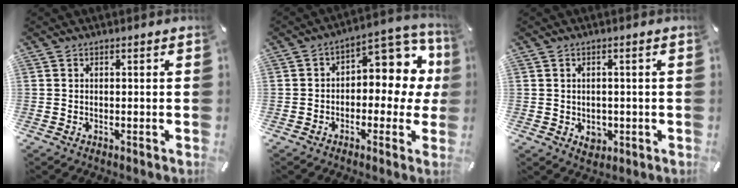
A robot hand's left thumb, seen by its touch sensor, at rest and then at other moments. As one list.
[{"total": 9.5, "force": [2.6, 5.8, 7.1], "torque": [-0.080, -0.028, 0.041]}, {"total": 3.3, "force": [-0.6, 2.7, 1.8], "torque": [-0.014, -0.002, -0.012]}]